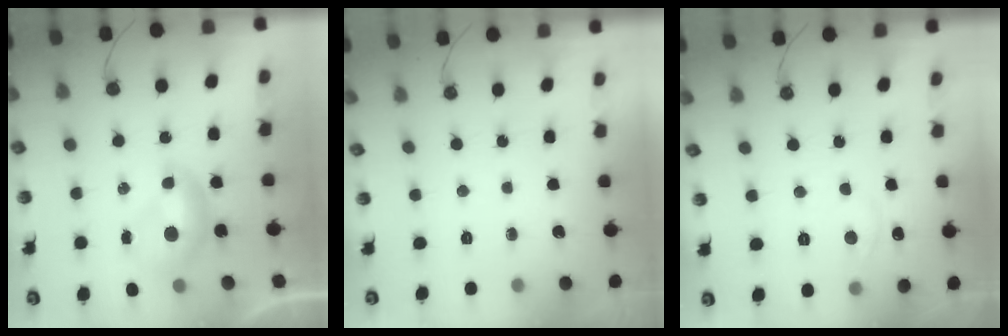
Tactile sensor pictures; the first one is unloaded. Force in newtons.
{"total": 0.0}
{"total": 1.1, "press": 0.8, "slide": 0.7}